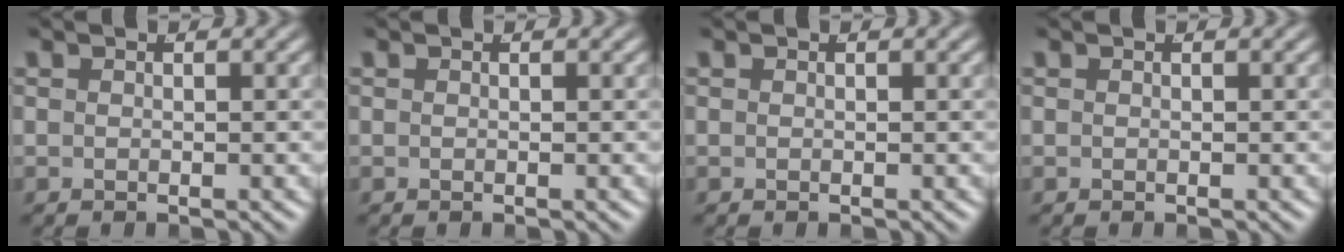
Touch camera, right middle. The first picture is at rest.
{"total": 0.0}
{"total": 0.0}
{"total": 0.0}